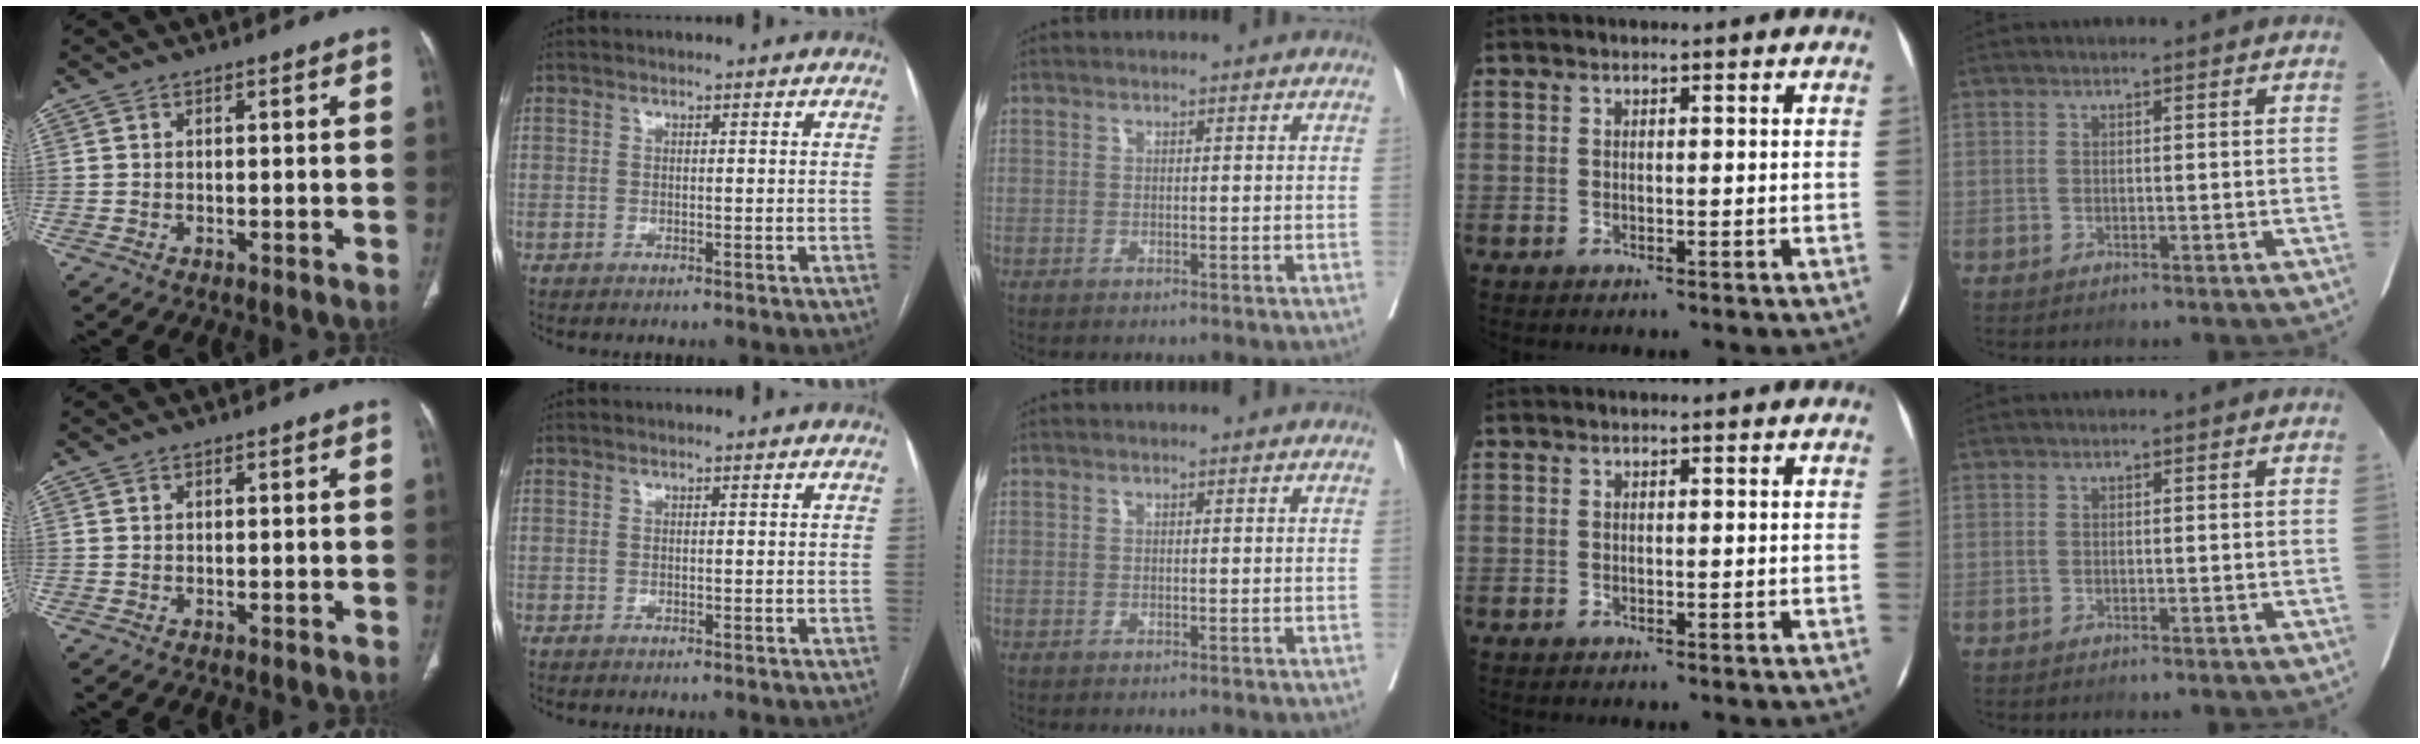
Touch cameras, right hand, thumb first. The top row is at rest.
{}